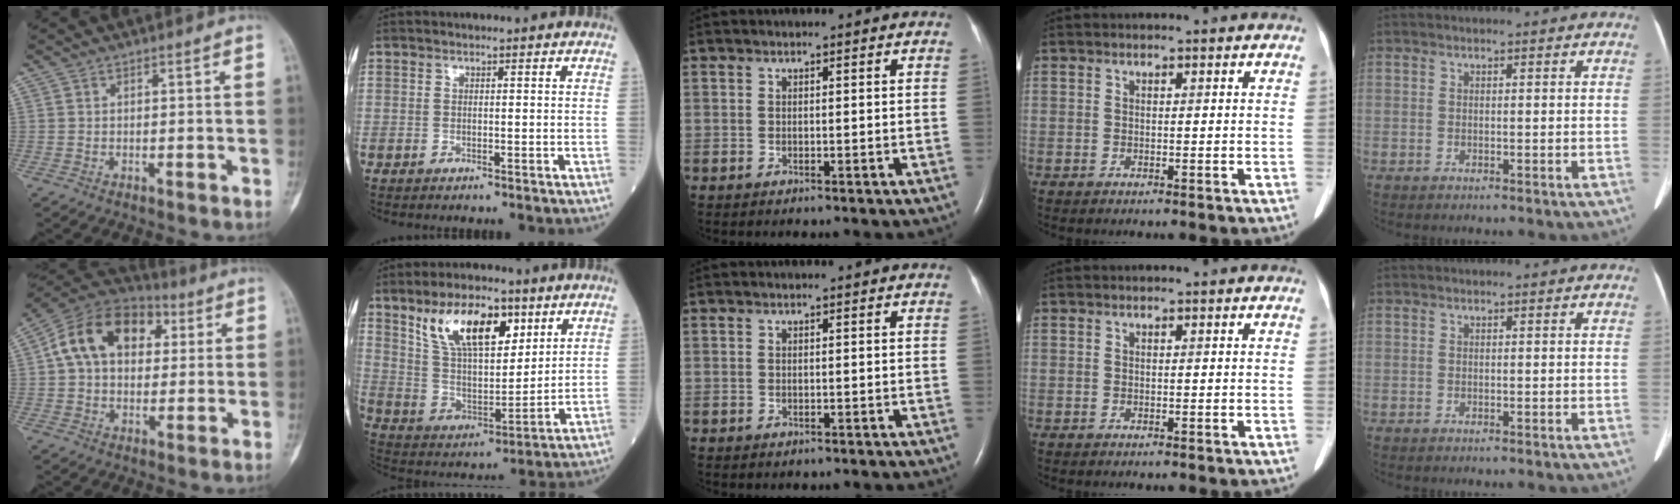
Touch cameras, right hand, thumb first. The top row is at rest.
{"thumb": {"total": 16.9, "force": [4.0, 11.9, 11.4], "torque": [-0.166, 0.022, 0.056]}, "index": {"total": 14.9, "force": [8.3, 6.1, 10.8], "torque": [-0.199, 0.016, 0.159]}, "middle": {"total": 1.0, "force": [-0.8, 0.4, 0.4], "torque": [-0.009, -0.001, -0.007]}}